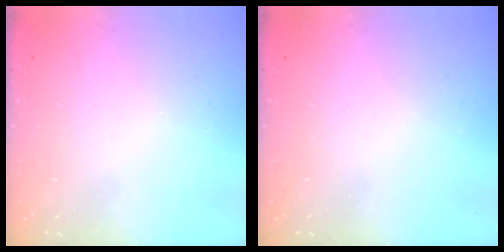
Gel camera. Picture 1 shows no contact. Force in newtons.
{"total": 0.0}